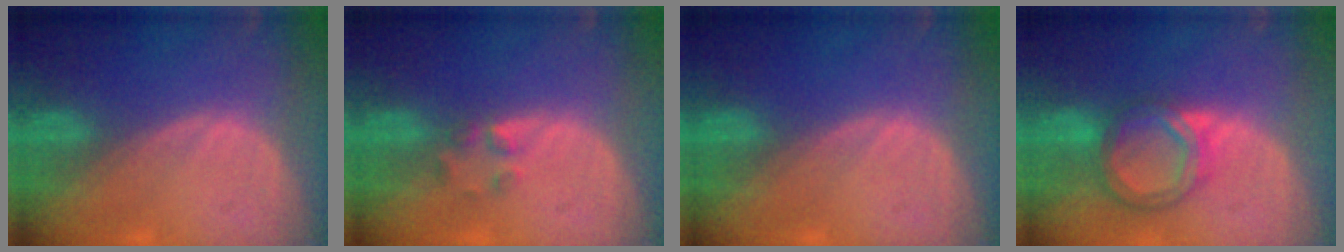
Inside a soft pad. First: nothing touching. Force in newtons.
{"total": 2.0, "press": 1.9, "slide": 0.8}
{"total": 0.0}
{"total": 6.6, "press": 6.0, "slide": 2.8}